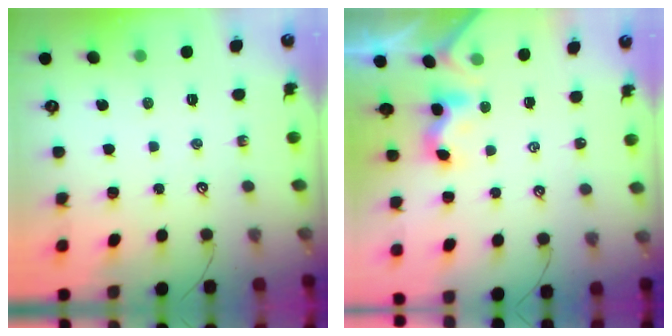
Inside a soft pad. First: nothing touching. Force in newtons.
{"total": 2.2, "press": 2.2, "slide": 0.3}